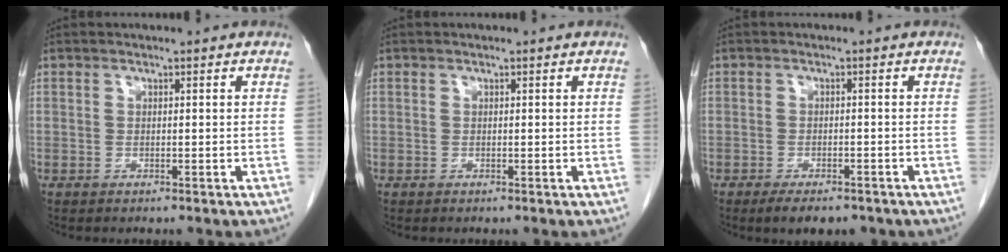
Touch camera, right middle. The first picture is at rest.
{"total": 0.0}
{"total": 5.4, "force": [-4.1, 2.1, 2.9], "torque": [-0.038, -0.005, -0.055]}